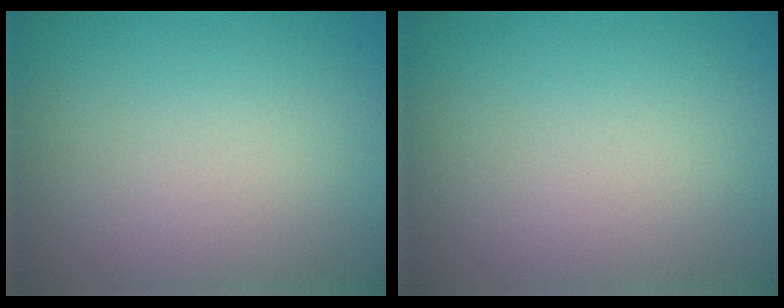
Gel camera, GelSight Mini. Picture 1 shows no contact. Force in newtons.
{"total": 0.0}